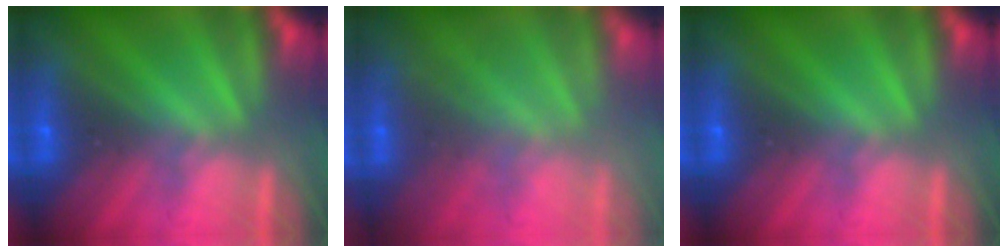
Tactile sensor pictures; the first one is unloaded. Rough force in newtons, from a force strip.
{"total": 2.4}
{"total": 0.0}